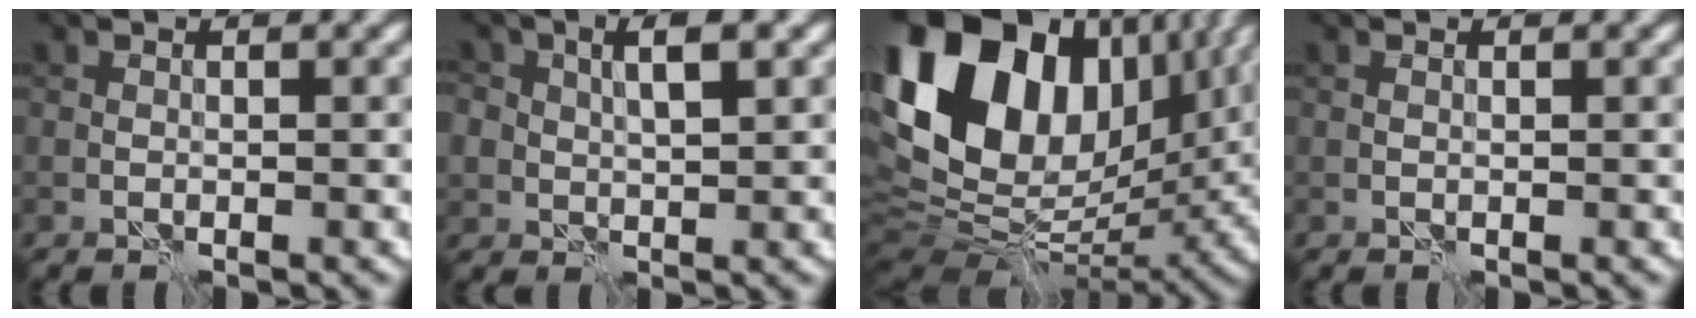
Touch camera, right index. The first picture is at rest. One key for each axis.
{"total": 3.7, "fx": 1.4, "fy": 2.1, "fz": 2.7, "tx": -0.050, "ty": 0.004, "tz": 0.024}
{"total": 19.7, "fx": 6.5, "fy": 13.3, "fz": 13.0, "tx": -0.262, "ty": 0.031, "tz": 0.117}
{"total": 0.0}